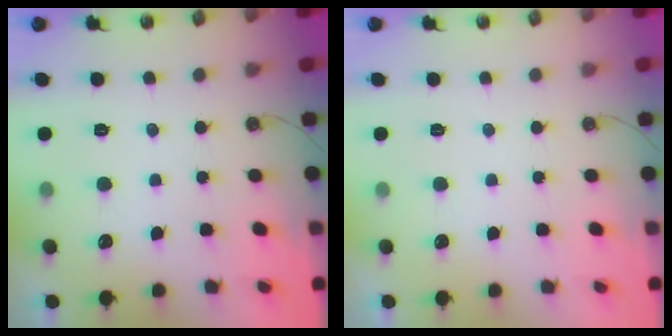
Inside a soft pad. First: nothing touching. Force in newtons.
{"total": 0.0}